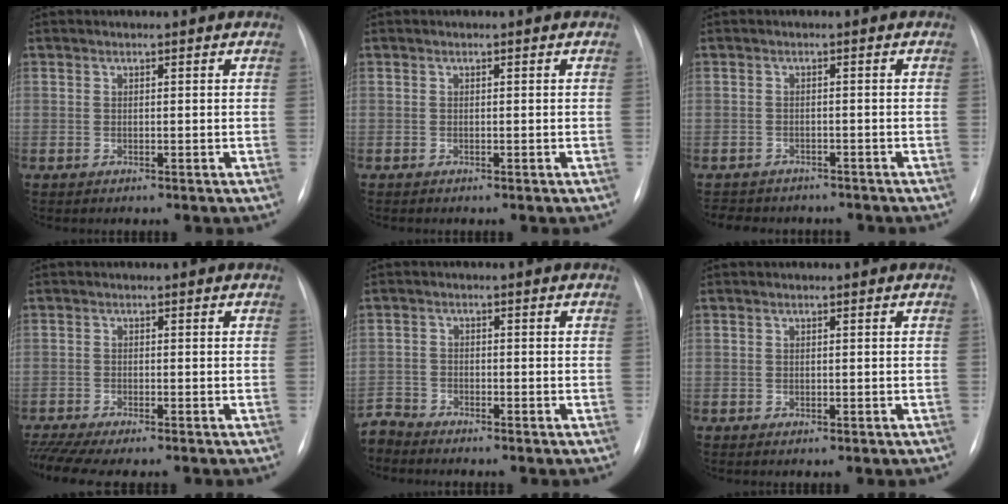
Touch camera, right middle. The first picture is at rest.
{"total": 0.0}
{"total": 8.0, "force": [-6.9, 3.2, 2.3], "torque": [-0.045, 0.002, -0.086]}
{"total": 6.7, "force": [-5.6, 0.8, 3.7], "torque": [-0.065, -0.007, -0.088]}
{"total": 3.1, "force": [-3.0, 0.3, -0.6], "torque": [0.018, -0.010, -0.058]}
{"total": 0.6, "force": [-0.3, 0.3, 0.4], "torque": [-0.012, -0.004, -0.001]}